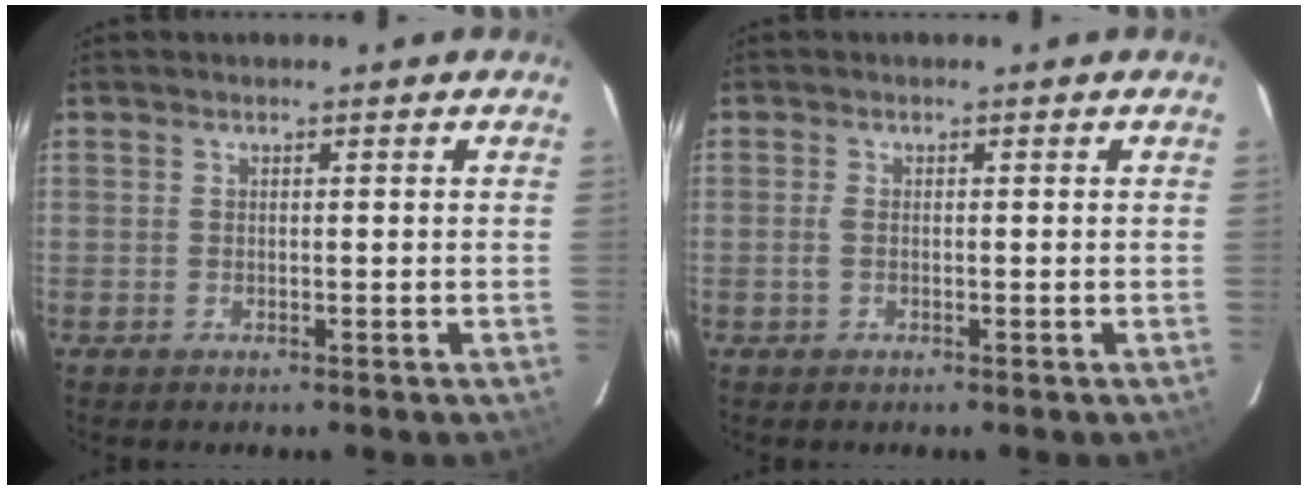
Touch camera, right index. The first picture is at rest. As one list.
[{"total": 1.1, "force": [-0.2, 0.6, 1.0], "torque": [-0.022, 0.000, -0.005]}]